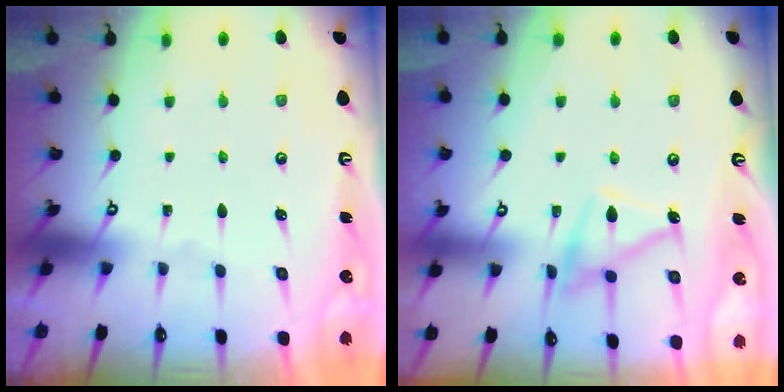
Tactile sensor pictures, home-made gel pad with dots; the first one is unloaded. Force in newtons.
{"total": 14.0, "press": 14.0, "slide": 1.0}